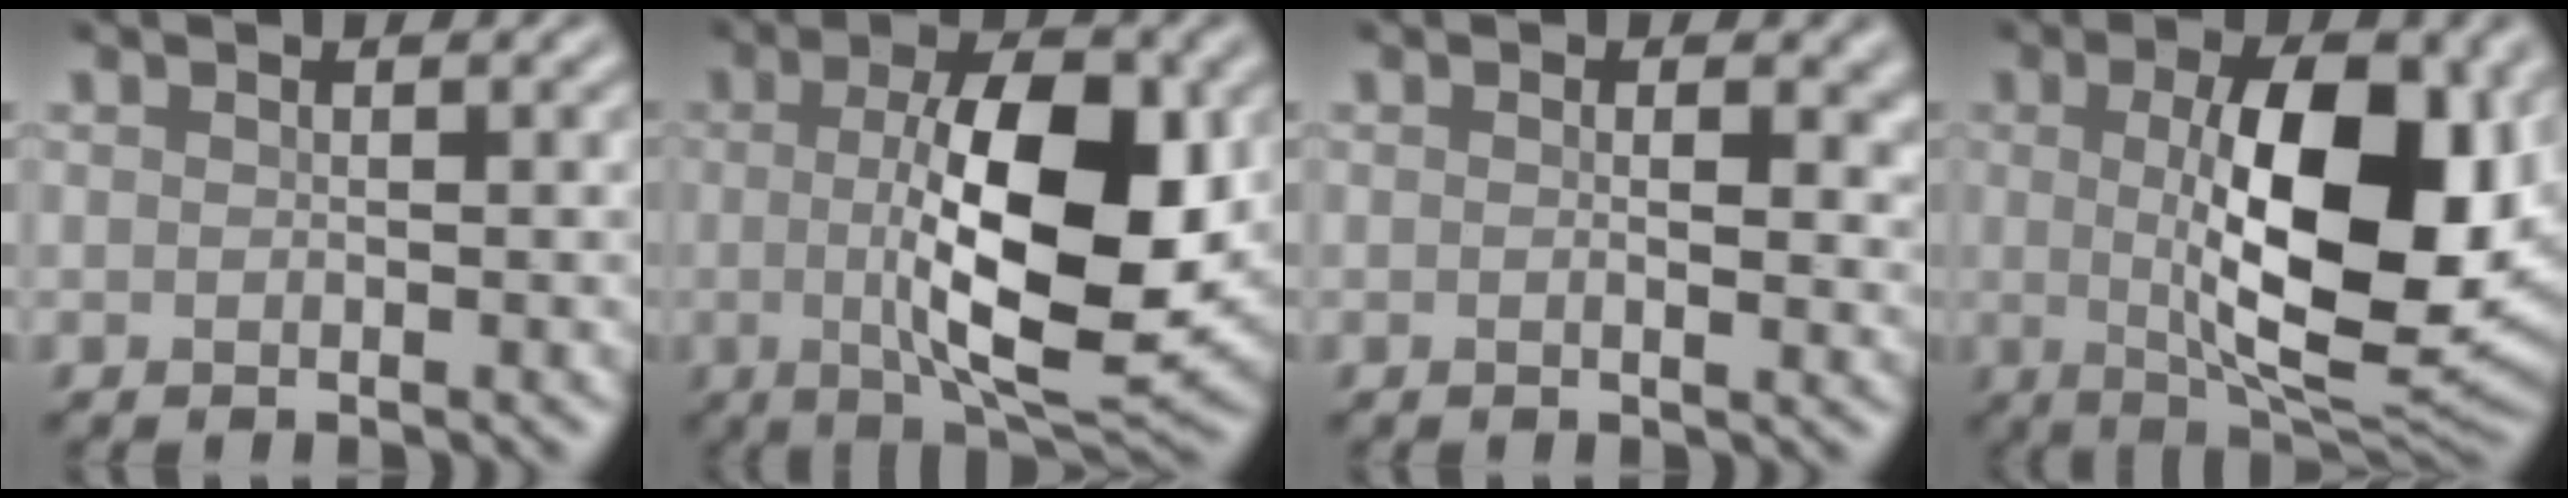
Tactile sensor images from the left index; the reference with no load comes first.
{"total": 11.7, "force": [0.2, 4.3, 10.8], "torque": [-0.173, -0.003, 0.006]}
{"total": 3.1, "force": [0.4, 1.4, 2.7], "torque": [-0.026, 0.000, 0.002]}
{"total": 13.2, "force": [0.9, 5.3, 12.0], "torque": [-0.174, -0.006, 0.020]}